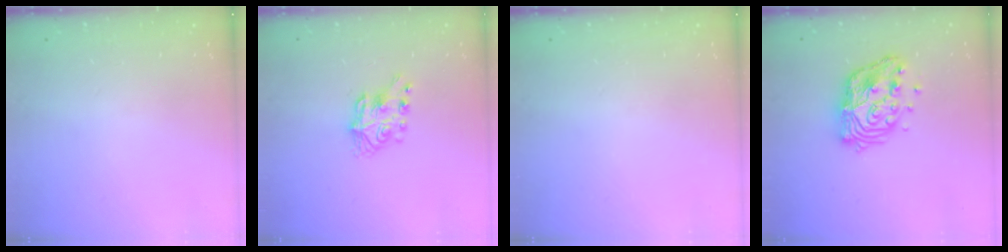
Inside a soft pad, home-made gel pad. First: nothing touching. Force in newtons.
{"total": 6.9, "press": 6.9, "slide": 0.3}
{"total": 0.0}
{"total": 14.1, "press": 14.1, "slide": 1.1}